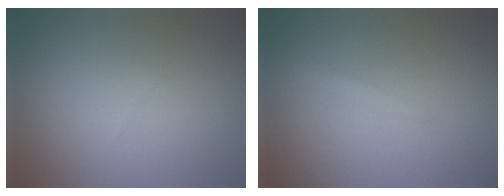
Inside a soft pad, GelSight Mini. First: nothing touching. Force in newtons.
{"total": 0.7, "press": 0.7, "slide": 0.0}